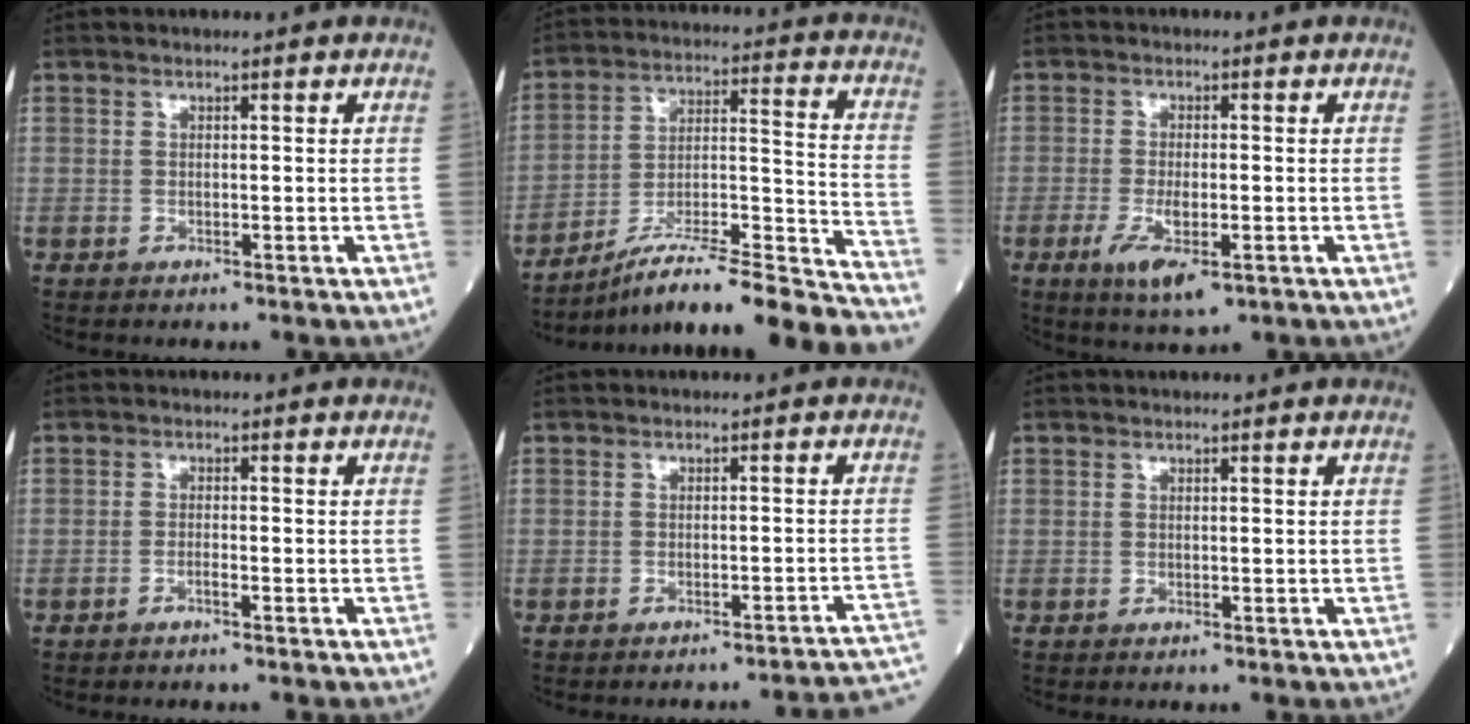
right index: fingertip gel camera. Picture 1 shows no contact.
{"total": 24.1, "force": [-21.2, 0.1, 11.4], "torque": [-0.129, 0.009, -0.327]}
{"total": 5.8, "force": [-2.5, 1.5, 5.0], "torque": [-0.099, -0.013, -0.036]}
{"total": 1.0, "force": [-0.8, 0.0, 0.7], "torque": [-0.013, 0.003, -0.016]}
{"total": 9.9, "force": [-9.7, -0.8, 1.7], "torque": [0.007, 0.006, -0.107]}
{"total": 0.0}